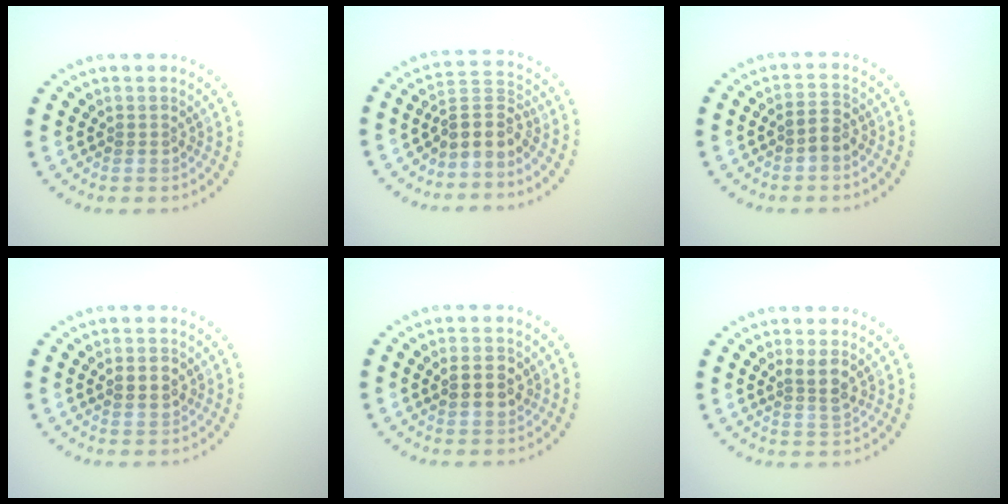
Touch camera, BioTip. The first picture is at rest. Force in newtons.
{"total": 3.0, "press": 2.3, "slide": 1.9}
{"total": 1.8, "press": 1.6, "slide": 0.7}
{"total": 1.7, "press": 1.7, "slide": 0.5}
{"total": 2.5, "press": 2.4, "slide": 0.2}
{"total": 2.0, "press": 1.6, "slide": 1.1}